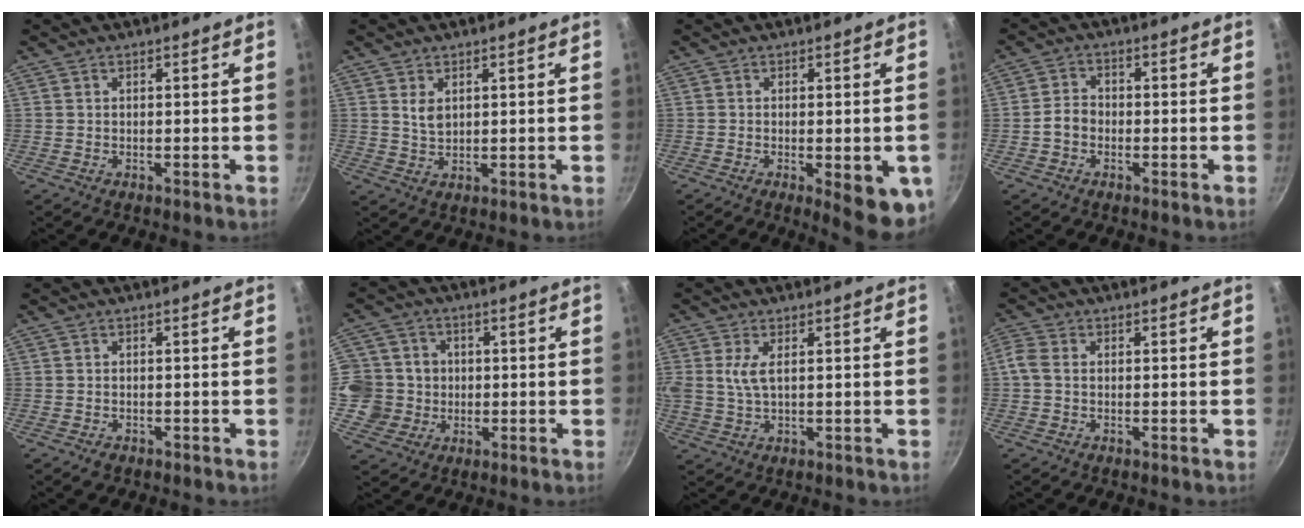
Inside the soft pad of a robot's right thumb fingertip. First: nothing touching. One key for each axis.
{"total": 3.0, "fx": 1.1, "fy": 1.9, "fz": 2.1, "tx": -0.035, "ty": -0.008, "tz": 0.023}
{"total": 10.0, "fx": -2.9, "fy": 3.1, "fz": 9.1, "tx": -0.091, "ty": -0.002, "tz": -0.030}
{"total": 3.4, "fx": -1.2, "fy": 2.6, "fz": 1.8, "tx": -0.023, "ty": 0.023, "tz": -0.028}
{"total": 1.6, "fx": -1.0, "fy": 1.0, "fz": 0.7, "tx": -0.015, "ty": 0.007, "tz": -0.011}
{"total": 10.9, "fx": -0.5, "fy": 10.5, "fz": 2.7, "tx": -0.026, "ty": 0.017, "tz": -0.018}
{"total": 4.4, "fx": 0.9, "fy": 1.9, "fz": 3.9, "tx": -0.085, "ty": 0.001, "tz": 0.018}
{"total": 3.0, "fx": -0.2, "fy": 2.1, "fz": 2.0, "tx": -0.049, "ty": 0.007, "tz": -0.013}